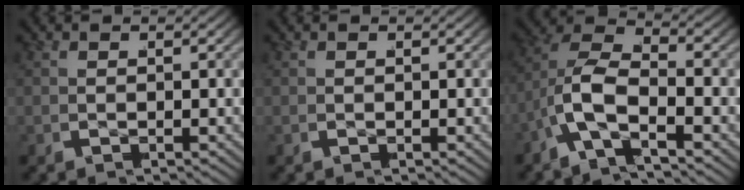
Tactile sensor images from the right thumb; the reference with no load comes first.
{"total": 0.0}
{"total": 8.4, "force": [-1.1, 5.9, 5.9], "torque": [-0.161, -0.021, -0.027]}